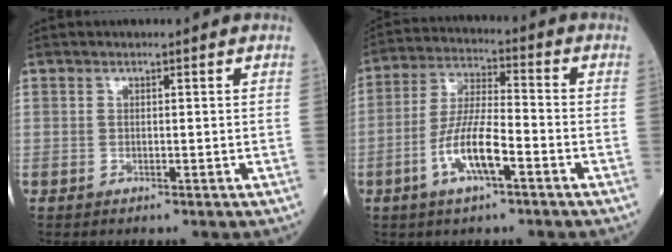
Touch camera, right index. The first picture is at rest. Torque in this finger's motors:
{"motor_torque": [1.08, -1.02, 0.70, 0.21]}